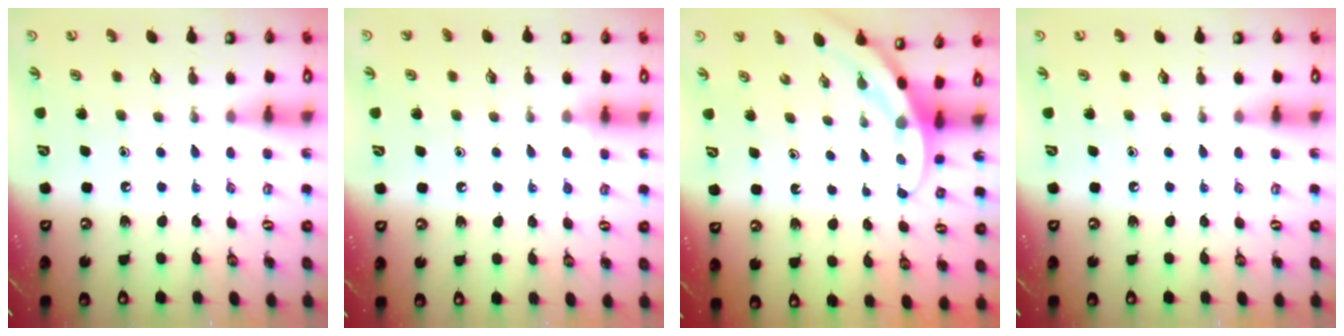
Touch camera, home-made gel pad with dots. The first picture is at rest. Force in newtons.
{"total": 4.2, "press": 4.2, "slide": 0.4}
{"total": 3.0, "press": 3.0, "slide": 0.1}
{"total": 0.0}